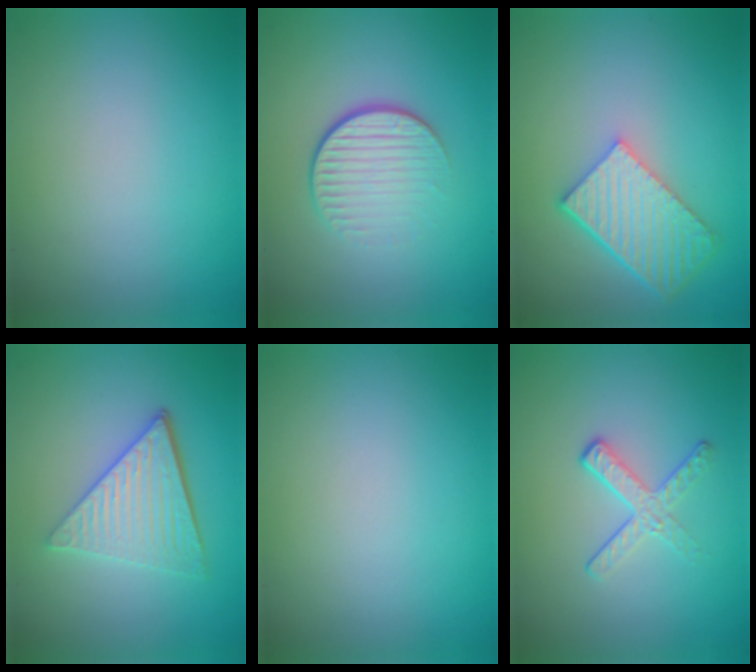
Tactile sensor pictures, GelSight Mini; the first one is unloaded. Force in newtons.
{"total": 4.2, "press": 2.6, "slide": 3.2}
{"total": 5.7, "press": 4.3, "slide": 3.7}
{"total": 5.4, "press": 3.9, "slide": 3.7}
{"total": 0.0}
{"total": 2.1, "press": 1.4, "slide": 1.6}